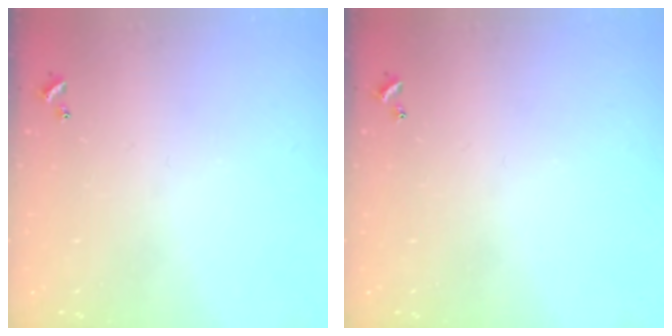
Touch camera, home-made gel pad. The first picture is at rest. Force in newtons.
{"total": 0.0}